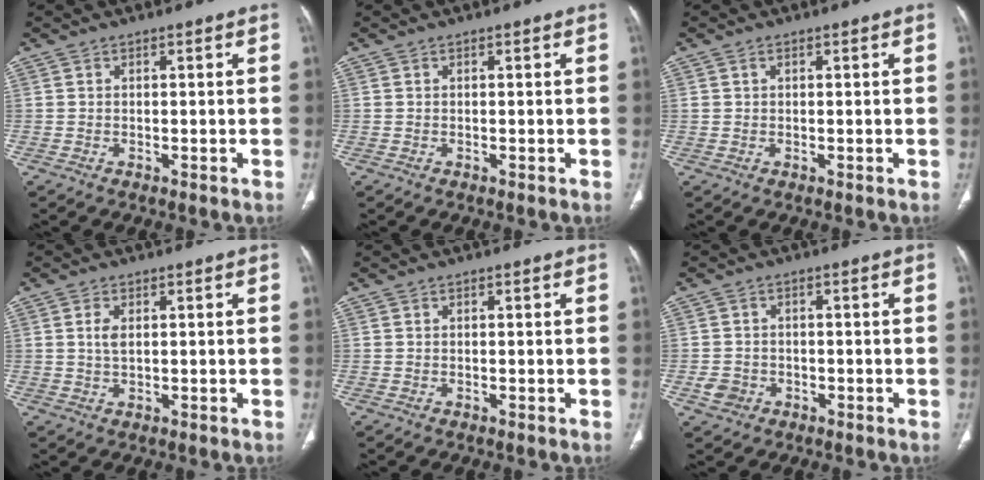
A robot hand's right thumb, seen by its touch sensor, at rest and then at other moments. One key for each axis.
{"total": 0.0}
{"total": 0.7, "fx": 0.4, "fy": 0.4, "fz": 0.4, "tx": -0.008, "ty": 0.003, "tz": 0.008}
{"total": 2.6, "fx": 0.7, "fy": 1.2, "fz": 2.1, "tx": -0.048, "ty": -0.001, "tz": 0.016}
{"total": 0.0}
{"total": 3.1, "fx": -1.2, "fy": 2.6, "fz": 1.1, "tx": -0.014, "ty": 0.010, "tz": -0.017}